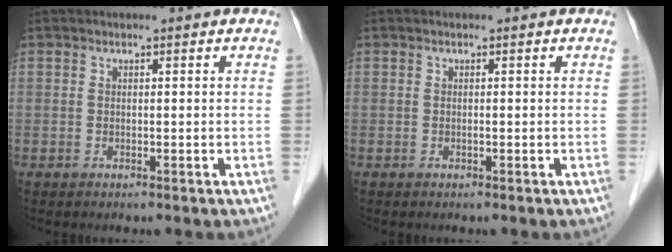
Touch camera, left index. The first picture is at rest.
{"total": 0.0}